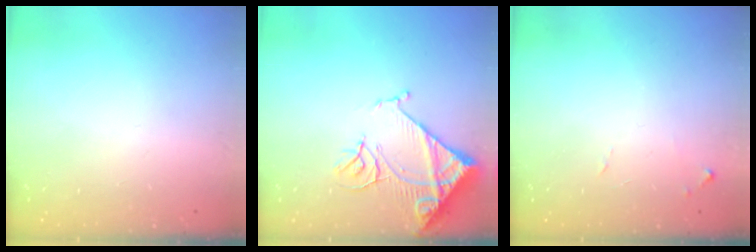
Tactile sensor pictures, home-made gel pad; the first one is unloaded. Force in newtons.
{"total": 13.6, "press": 13.5, "slide": 1.7}
{"total": 5.4, "press": 5.4, "slide": 0.4}